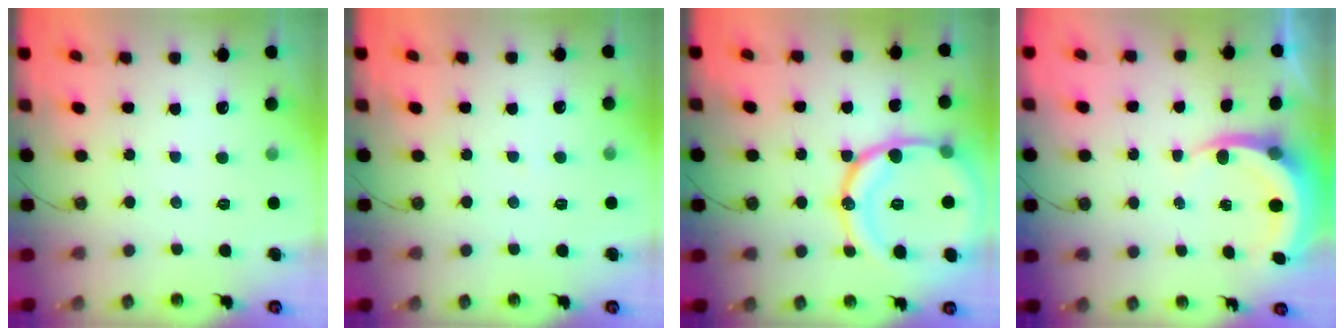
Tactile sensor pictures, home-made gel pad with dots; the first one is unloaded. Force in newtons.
{"total": 4.1, "press": 4.0, "slide": 0.4}
{"total": 21.2, "press": 21.2, "slide": 1.4}
{"total": 4.6, "press": 4.6, "slide": 0.1}